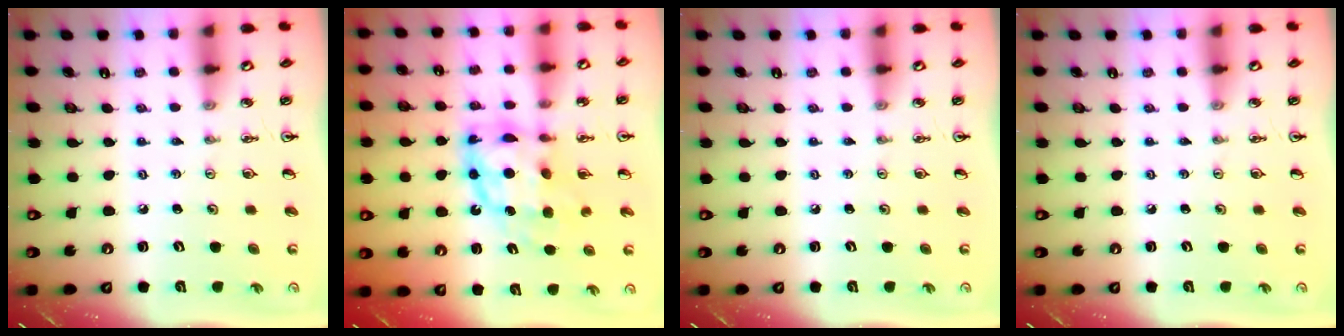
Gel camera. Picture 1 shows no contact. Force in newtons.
{"total": 11.7, "press": 11.7, "slide": 0.9}
{"total": 0.0}
{"total": 0.0}